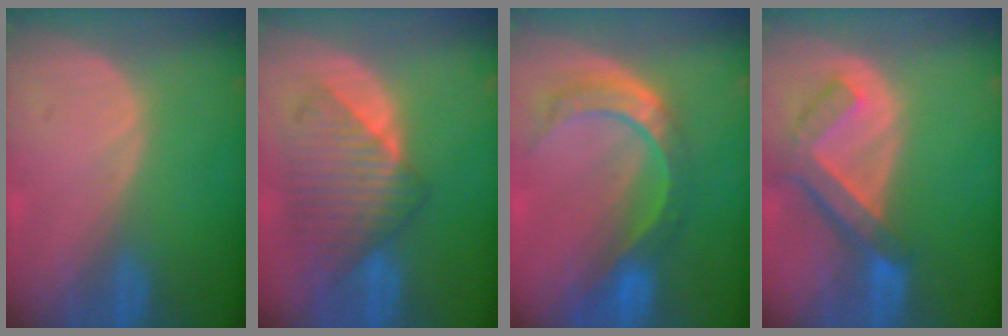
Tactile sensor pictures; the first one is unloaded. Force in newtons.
{"total": 8.6, "press": 8.1, "slide": 2.7}
{"total": 8.8, "press": 7.3, "slide": 4.9}
{"total": 7.4, "press": 6.4, "slide": 3.6}